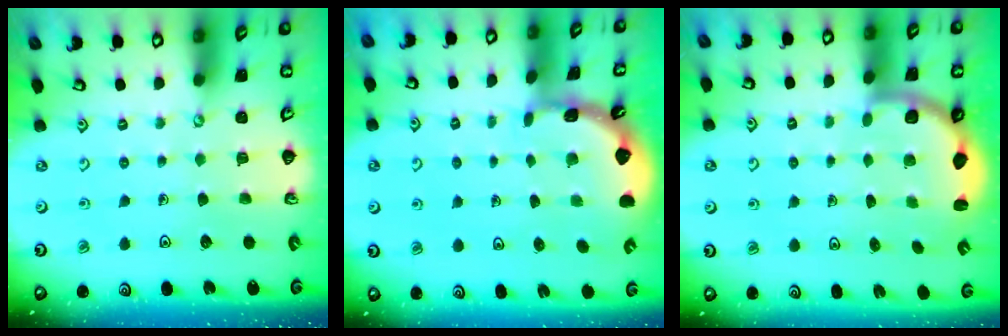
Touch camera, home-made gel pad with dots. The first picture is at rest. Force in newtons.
{"total": 1.8, "press": 1.8, "slide": 0.2}
{"total": 3.3, "press": 2.9, "slide": 1.5}